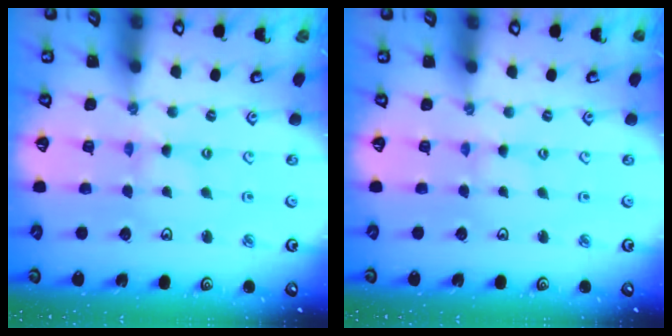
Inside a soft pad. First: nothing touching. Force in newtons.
{"total": 0.0}